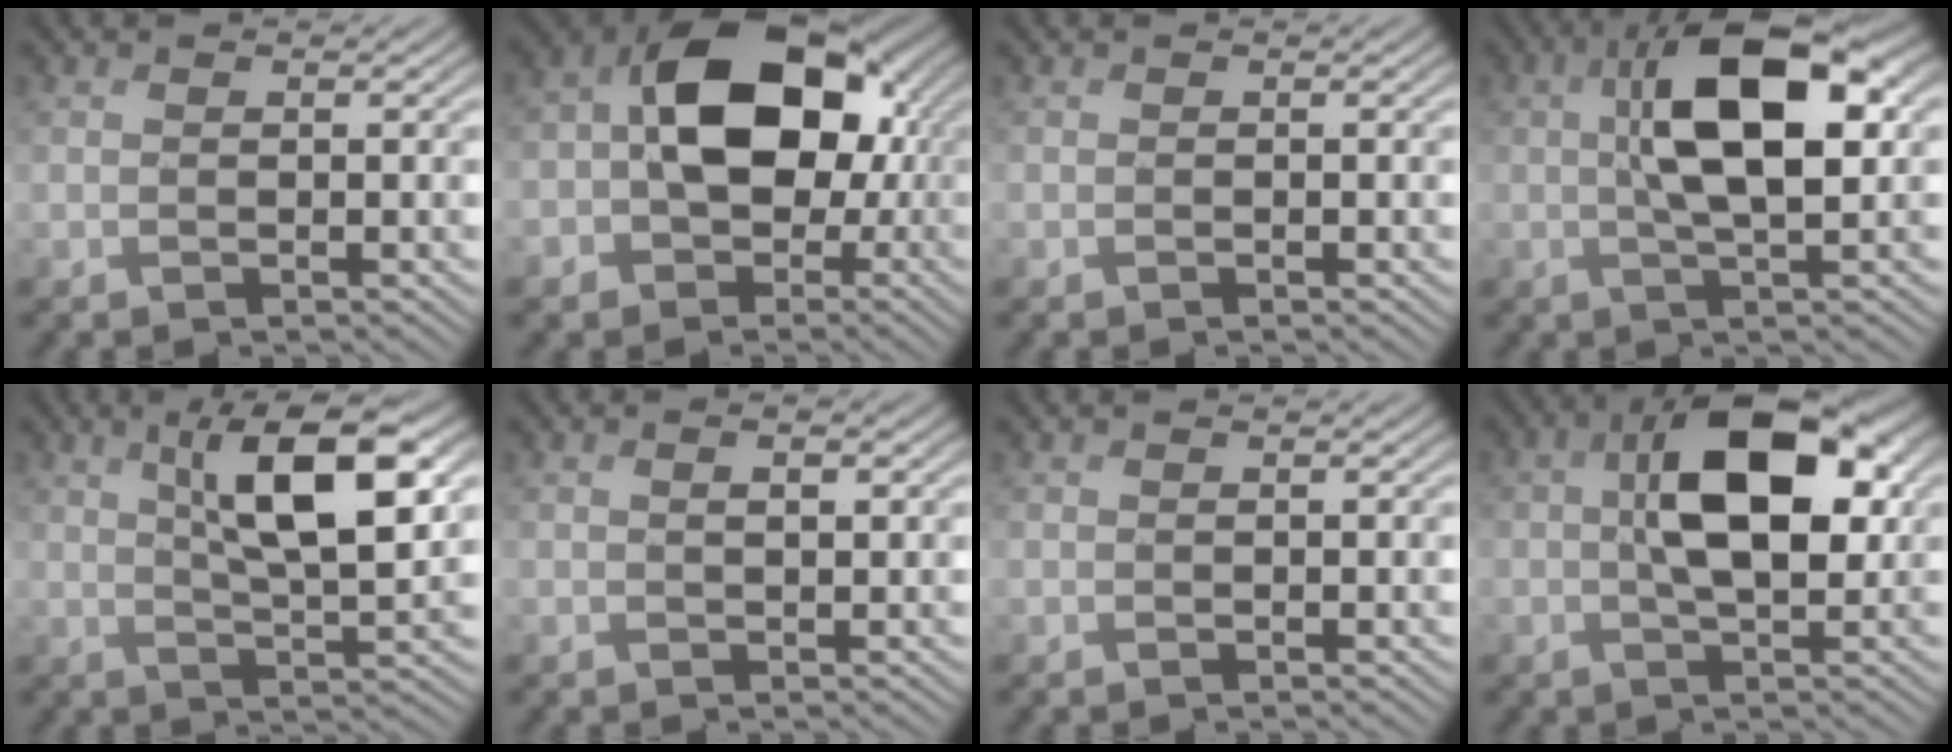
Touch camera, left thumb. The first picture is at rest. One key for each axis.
{"total": 13.7, "fx": -0.5, "fy": 9.8, "fz": 9.5, "tx": -0.161, "ty": 0.003, "tz": -0.018}
{"total": 0.0}
{"total": 11.4, "fx": 2.1, "fy": 4.5, "fz": 10.3, "tx": -0.188, "ty": 0.009, "tz": 0.032}
{"total": 10.6, "fx": 3.7, "fy": 3.3, "fz": 9.3, "tx": -0.155, "ty": 0.004, "tz": 0.058}
{"total": 1.7, "fx": 0.7, "fy": 0.6, "fz": 1.5, "tx": -0.021, "ty": -0.004, "tz": 0.014}
{"total": 0.0}
{"total": 11.1, "fx": 1.6, "fy": 5.5, "fz": 9.5, "tx": -0.166, "ty": 0.010, "tz": 0.021}